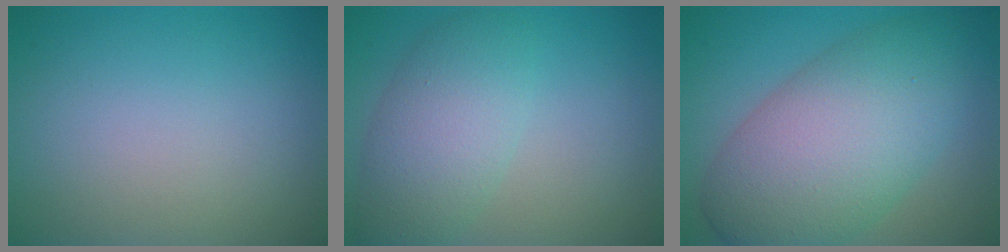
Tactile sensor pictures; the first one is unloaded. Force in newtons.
{"total": 5.2, "press": 5.2, "slide": 0.2}
{"total": 10.7, "press": 10.7, "slide": 0.2}